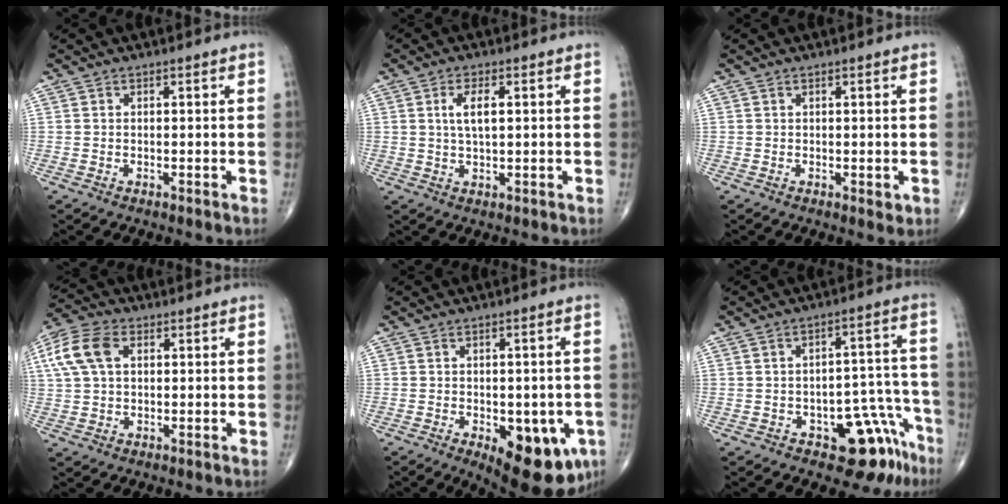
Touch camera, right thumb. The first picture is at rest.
{"total": 4.6, "force": [1.1, 1.8, 4.1], "torque": [-0.075, 0.000, 0.020]}
{"total": 1.5, "force": [0.2, 0.6, 1.4], "torque": [-0.016, -0.005, 0.004]}
{"total": 9.6, "force": [2.7, 6.0, 6.9], "torque": [-0.151, 0.019, 0.048]}
{"total": 15.4, "force": [-5.9, 7.2, 12.2], "torque": [-0.123, 0.000, -0.064]}
{"total": 11.5, "force": [-7.0, 5.8, 7.1], "torque": [-0.032, 0.069, -0.089]}